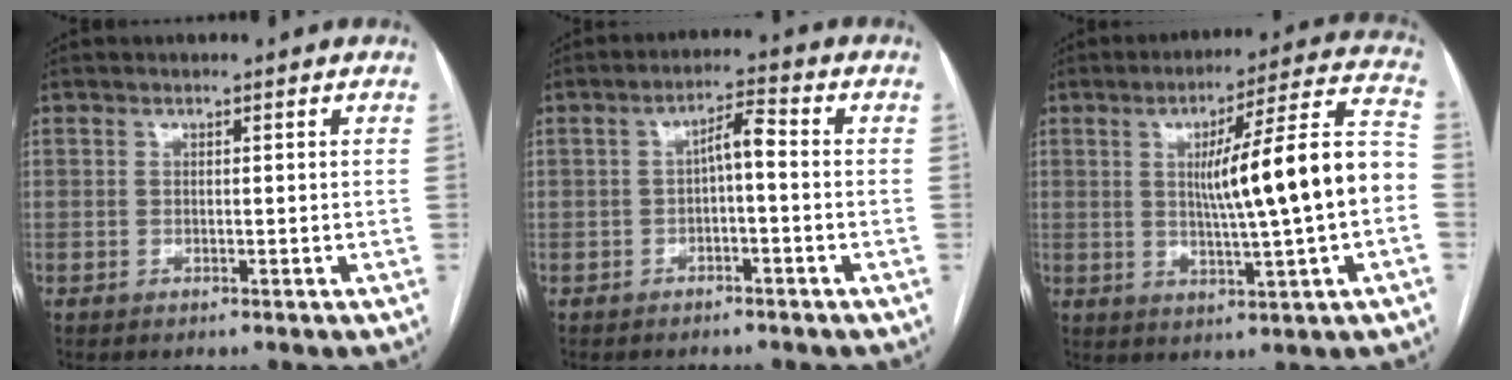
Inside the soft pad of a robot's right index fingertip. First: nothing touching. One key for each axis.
{"total": 3.9, "fx": -0.4, "fy": 1.0, "fz": 3.7, "tx": -0.062, "ty": 0.019, "tz": -0.006}
{"total": 16.1, "fx": -0.3, "fy": 0.2, "fz": 16.1, "tx": -0.235, "ty": 0.023, "tz": -0.005}